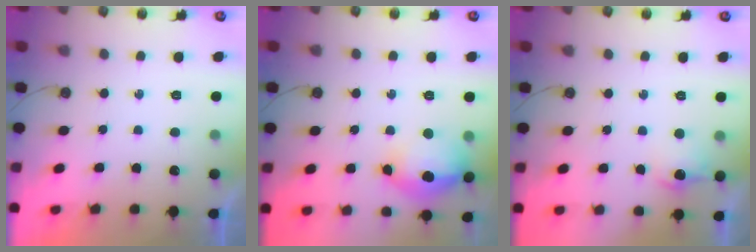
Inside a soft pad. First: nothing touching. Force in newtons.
{"total": 21.9, "press": 18.2, "slide": 12.1}
{"total": 8.0, "press": 8.0, "slide": 0.7}